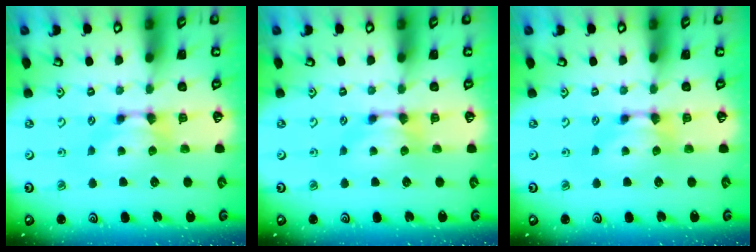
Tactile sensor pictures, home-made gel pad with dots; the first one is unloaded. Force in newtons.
{"total": 0.0}
{"total": 0.0}